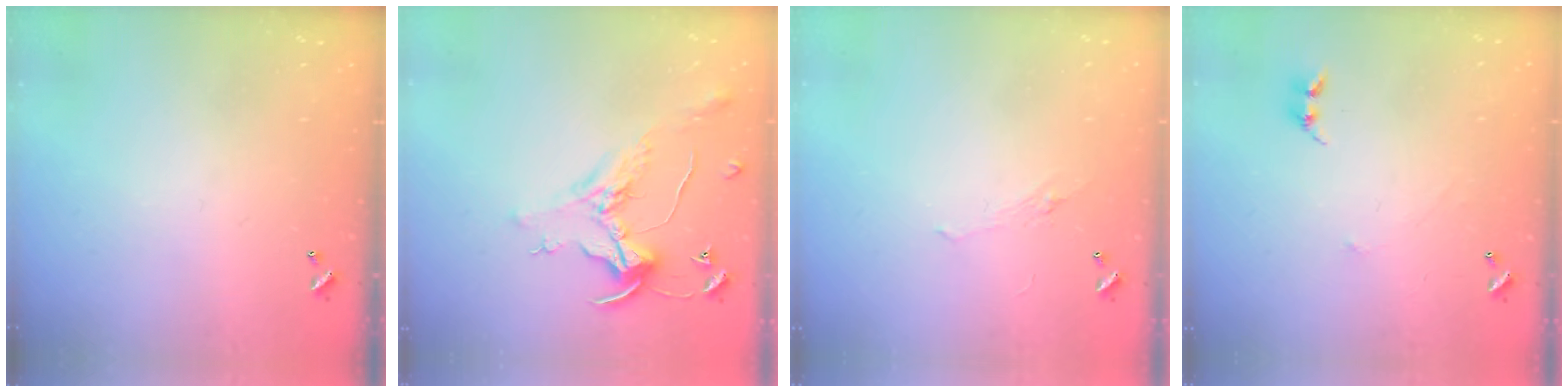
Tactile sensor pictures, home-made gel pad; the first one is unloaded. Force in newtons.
{"total": 0.8, "press": 0.0, "slide": 0.8}
{"total": 0.9, "press": 0.5, "slide": 0.7}
{"total": 2.6, "press": 2.6, "slide": 0.3}